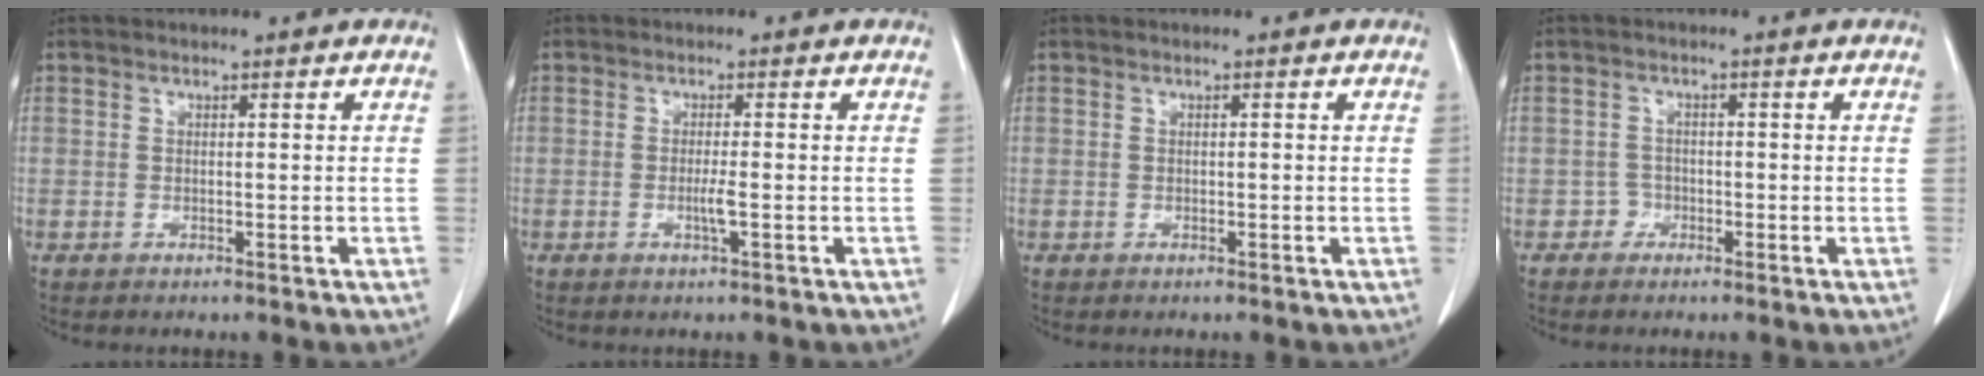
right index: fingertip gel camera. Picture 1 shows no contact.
{"total": 1.9, "force": [-0.5, -0.2, 1.9], "torque": [-0.040, -0.005, -0.011]}
{"total": 0.0}
{"total": 2.0, "force": [-1.0, 1.7, -0.4], "torque": [0.016, 0.012, -0.026]}